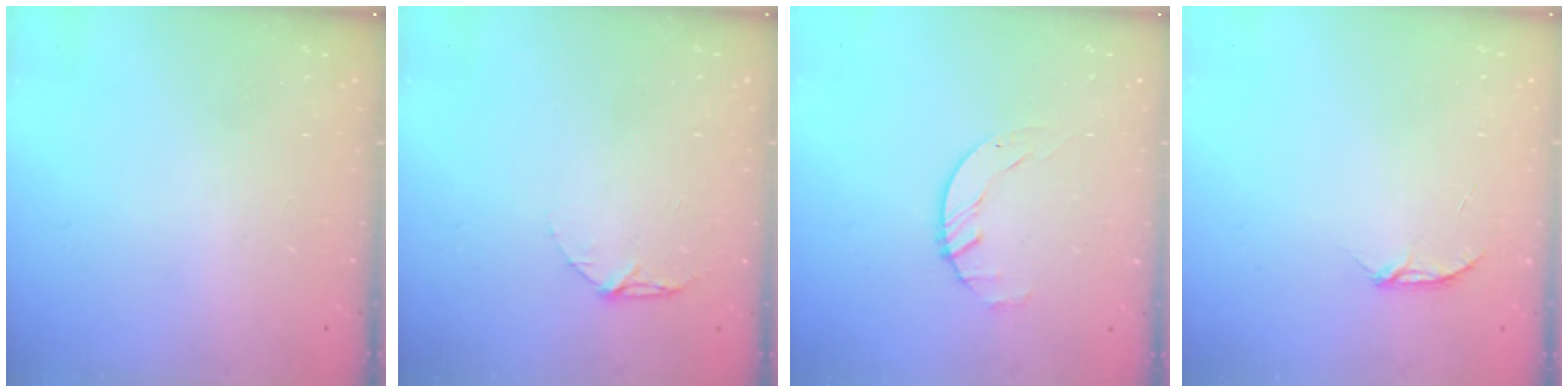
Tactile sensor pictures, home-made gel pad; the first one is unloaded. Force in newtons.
{"total": 4.4, "press": 4.4, "slide": 0.5}
{"total": 1.7, "press": 1.7, "slide": 0.3}
{"total": 3.1, "press": 3.0, "slide": 0.4}